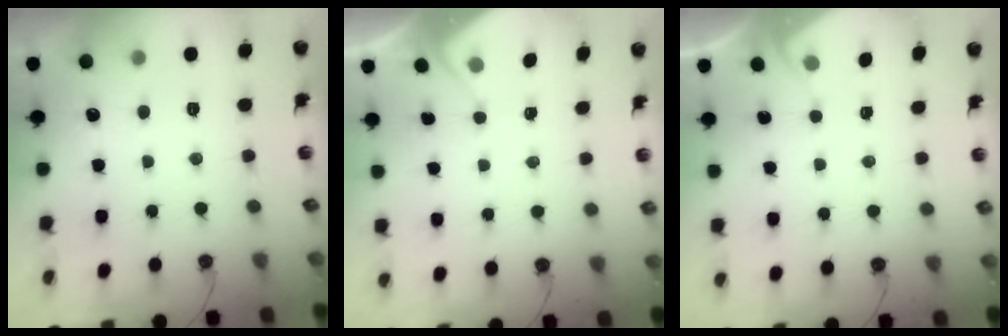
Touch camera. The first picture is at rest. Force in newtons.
{"total": 2.8, "press": 2.7, "slide": 0.4}
{"total": 2.7, "press": 2.6, "slide": 0.5}